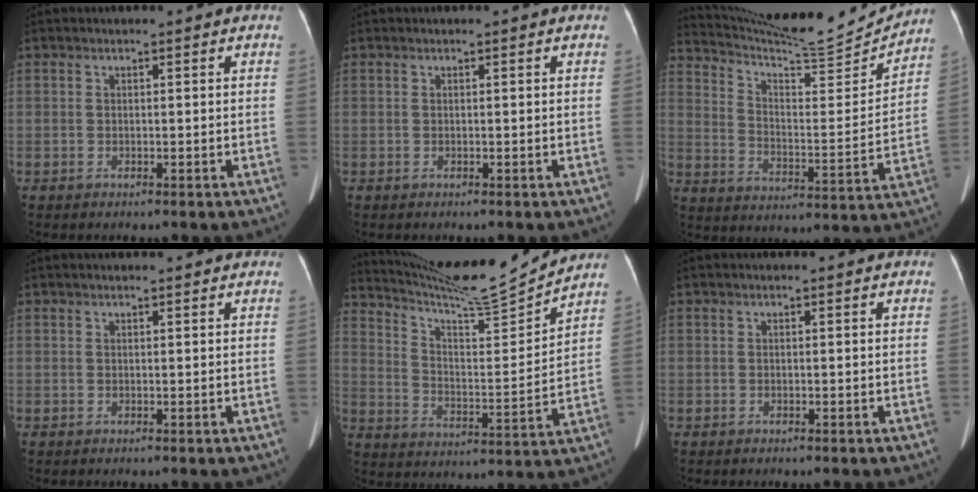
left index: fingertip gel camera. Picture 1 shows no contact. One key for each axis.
{"total": 0.0}
{"total": 18.0, "fx": 17.5, "fy": 0.2, "fz": 4.2, "tx": -0.085, "ty": -0.044, "tz": 0.262}
{"total": 2.4, "fx": 2.2, "fy": 0.2, "fz": 0.9, "tx": -0.011, "ty": 0.018, "tz": 0.027}
{"total": 15.0, "fx": 14.4, "fy": -1.4, "fz": 4.0, "tx": -0.081, "ty": -0.026, "tz": 0.234}
{"total": 0.0}